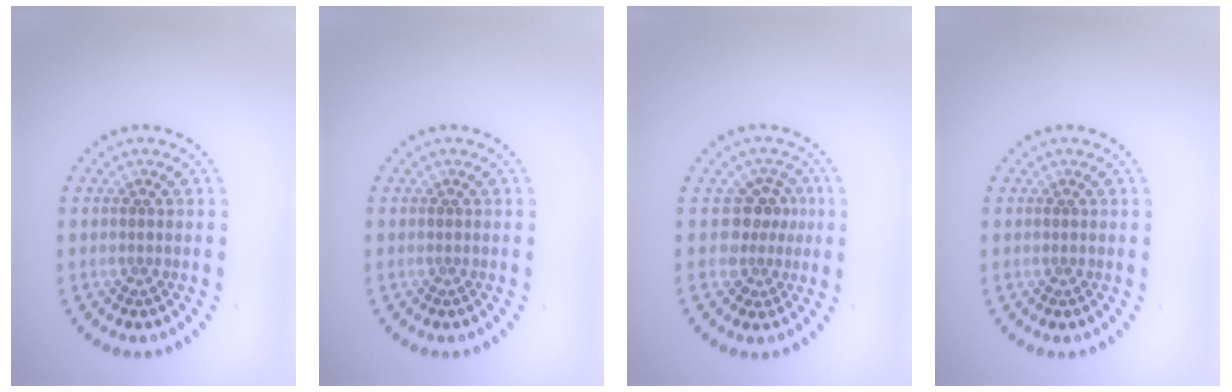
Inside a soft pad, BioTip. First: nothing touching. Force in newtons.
{"total": 0.0}
{"total": 2.8, "press": 2.1, "slide": 1.9}
{"total": 0.0}